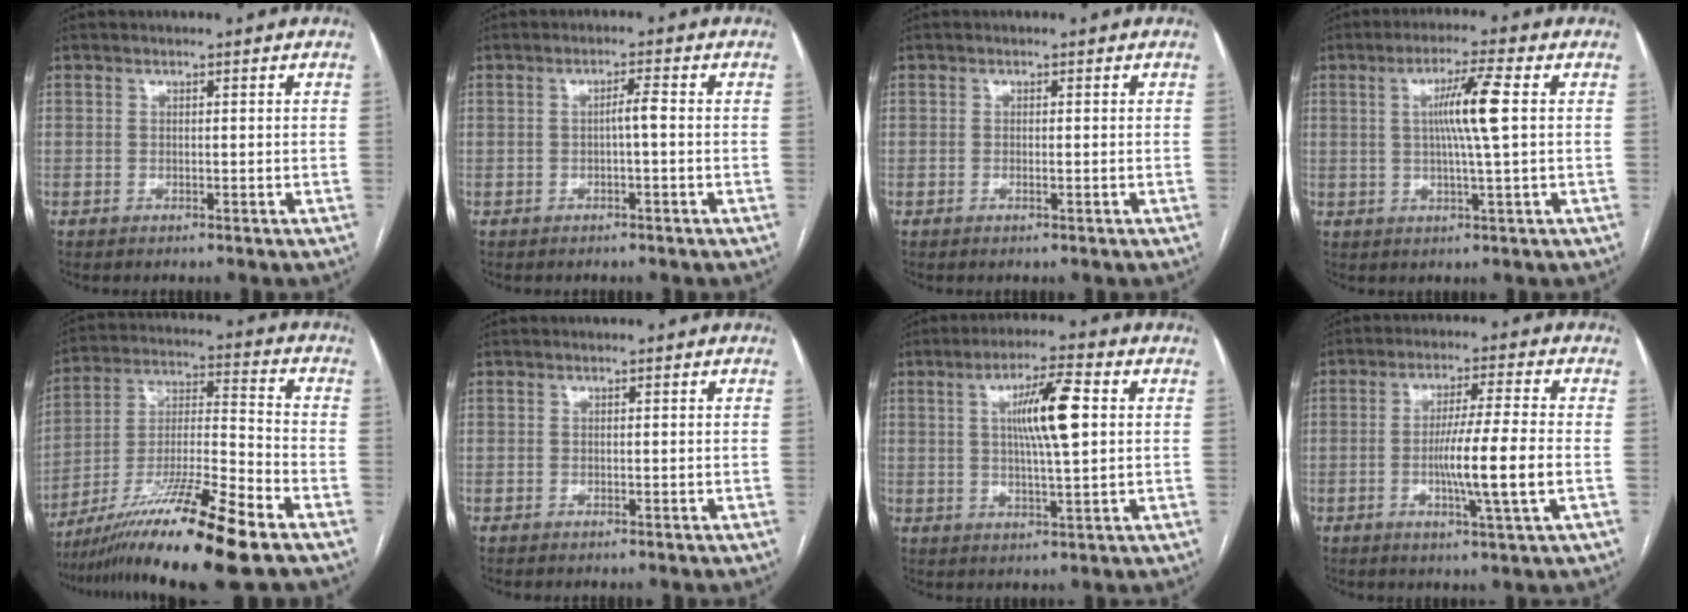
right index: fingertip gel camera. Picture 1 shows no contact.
{"total": 2.0, "force": [-0.3, 0.0, 1.9], "torque": [-0.031, 0.003, -0.004]}
{"total": 0.7, "force": [-0.2, 0.1, 0.7], "torque": [-0.012, -0.002, -0.002]}
{"total": 7.3, "force": [1.2, -0.8, 7.2], "torque": [-0.128, 0.002, 0.021]}
{"total": 18.7, "force": [-12.7, -0.1, 13.8], "torque": [-0.252, -0.030, -0.224]}
{"total": 0.0}
{"total": 9.2, "force": [1.8, 0.8, 9.0], "torque": [-0.160, 0.005, 0.032]}
{"total": 9.6, "force": [-1.8, -0.7, 9.4], "torque": [-0.167, -0.011, -0.035]}